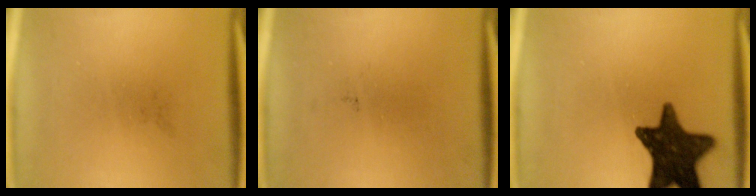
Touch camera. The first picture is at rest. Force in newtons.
{"total": 0.0}
{"total": 14.7}